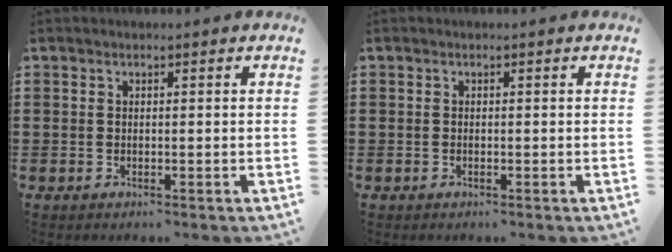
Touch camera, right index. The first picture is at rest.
{"total": 0.0}